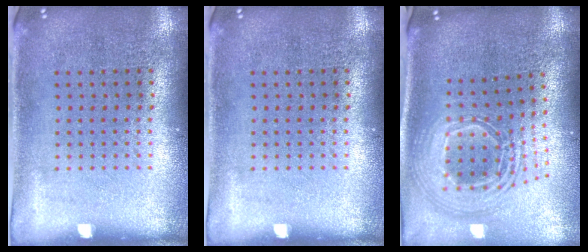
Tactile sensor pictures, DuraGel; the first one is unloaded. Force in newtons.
{"total": 0.0}
{"total": 2.5, "press": 1.8, "slide": 1.7}